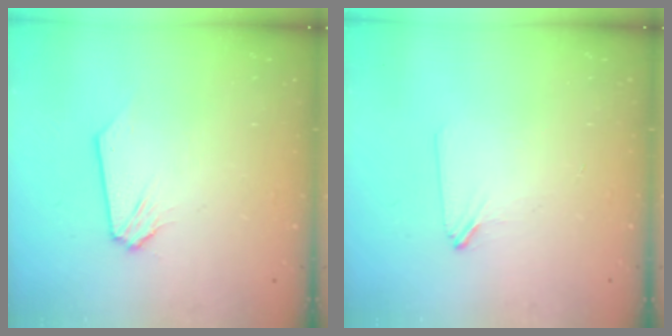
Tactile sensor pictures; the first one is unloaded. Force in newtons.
{"total": 1.6, "press": 1.5, "slide": 0.3}